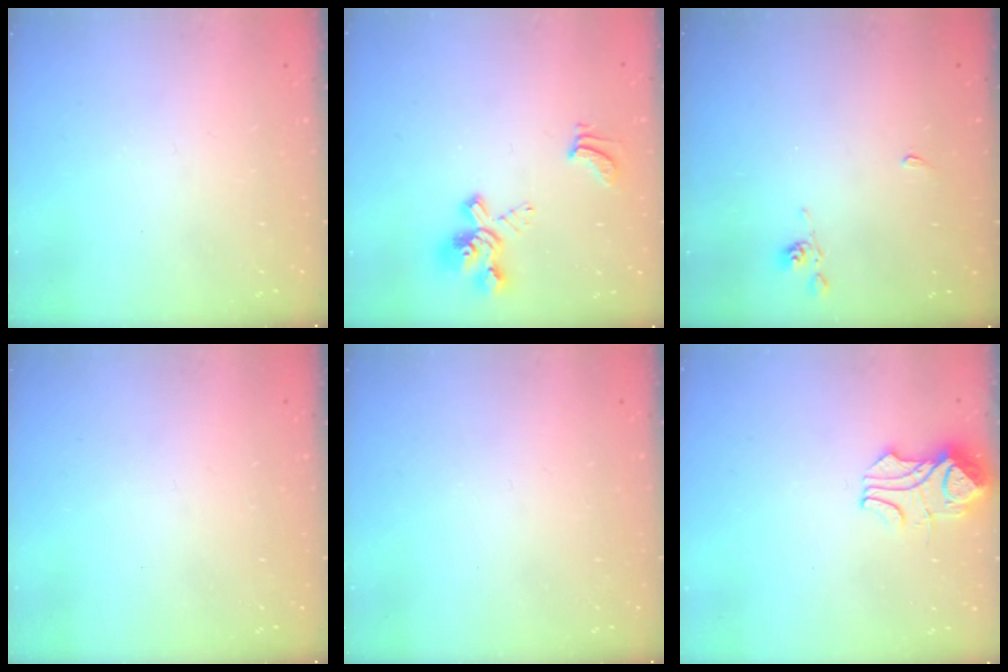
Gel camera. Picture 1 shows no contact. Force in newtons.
{"total": 4.1, "press": 3.6, "slide": 2.0}
{"total": 2.2, "press": 2.2, "slide": 0.5}
{"total": 0.0}
{"total": 0.0}
{"total": 3.8, "press": 3.7, "slide": 0.9}